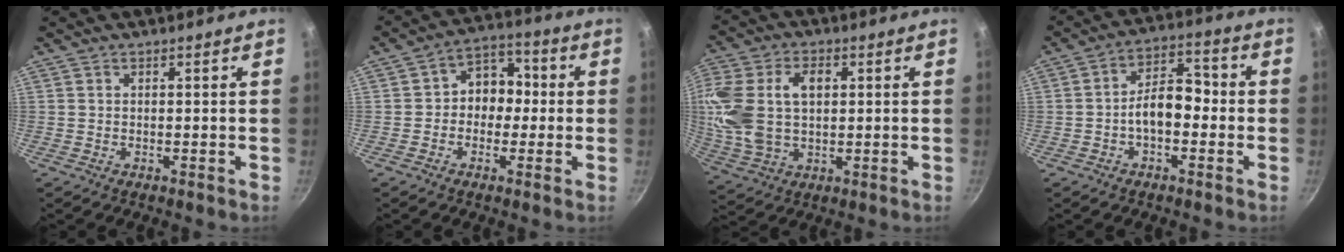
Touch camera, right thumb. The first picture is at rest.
{"total": 8.1, "force": [-0.4, 6.6, 4.6], "torque": [-0.010, 0.027, -0.023]}
{"total": 16.2, "force": [2.7, 10.5, 12.0], "torque": [-0.243, 0.005, 0.054]}
{"total": 8.4, "force": [-1.9, 5.0, 6.5], "torque": [-0.071, 0.040, -0.042]}